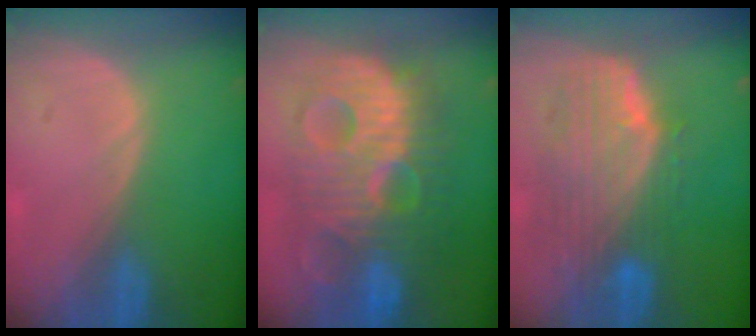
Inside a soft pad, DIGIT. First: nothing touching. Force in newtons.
{"total": 13.7, "press": 13.6, "slide": 1.1}
{"total": 10.0, "press": 8.9, "slide": 4.6}